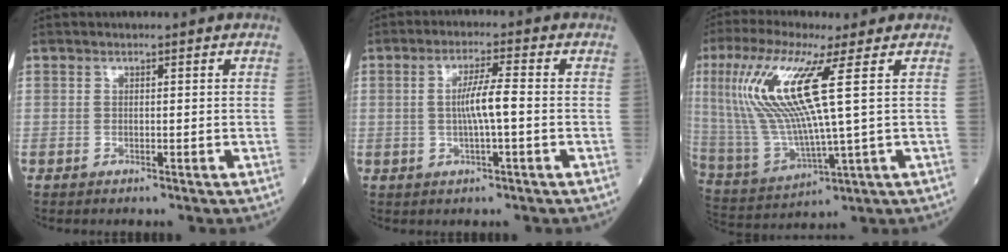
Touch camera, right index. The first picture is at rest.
{"total": 5.1, "force": [-0.3, 0.0, 5.1], "torque": [-0.097, 0.003, -0.006]}
{"total": 15.0, "force": [4.5, 0.9, 14.3], "torque": [-0.331, -0.002, 0.090]}